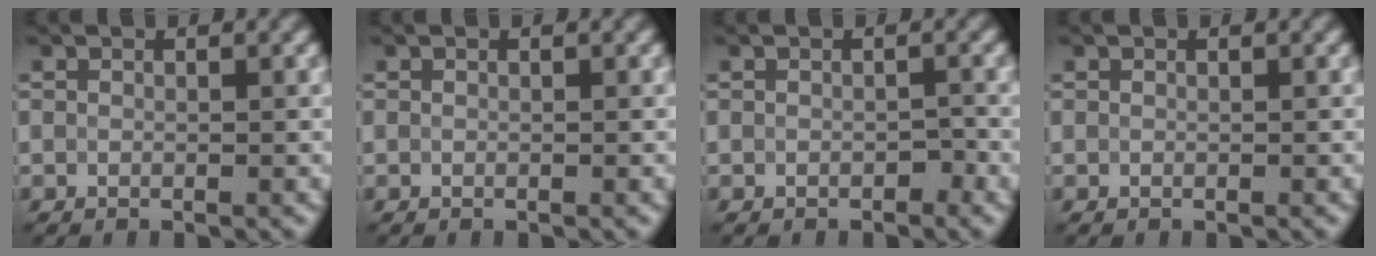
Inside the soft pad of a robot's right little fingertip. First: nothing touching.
{"total": 0.0}
{"total": 0.8, "force": [-0.5, 0.5, 0.3], "torque": [-0.005, 0.006, -0.008]}
{"total": 0.0}